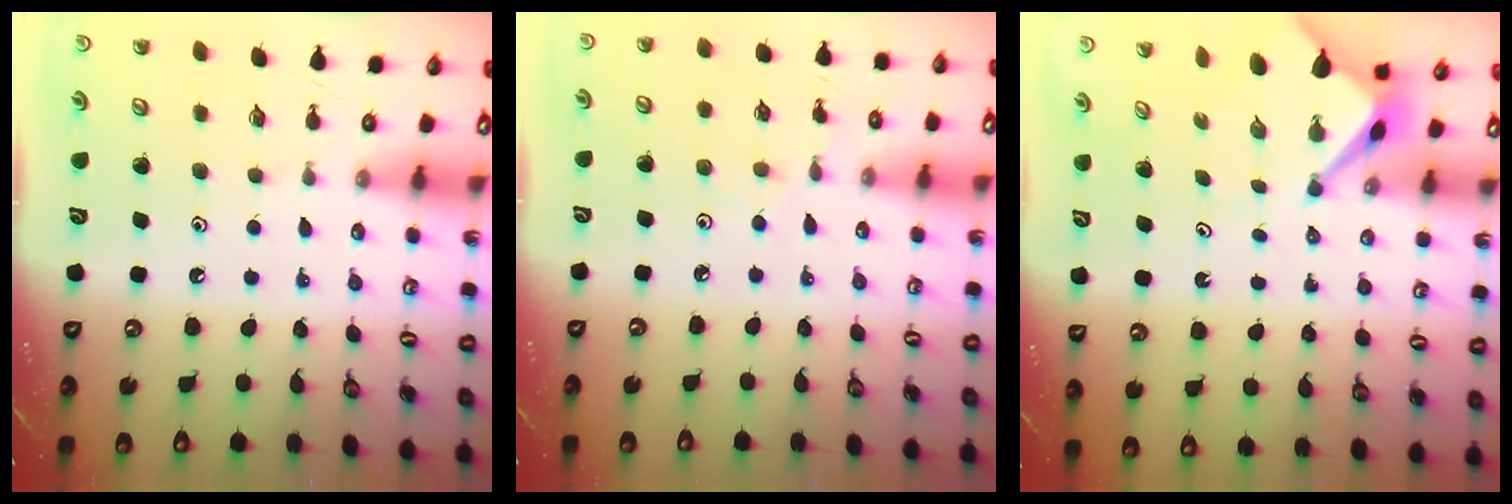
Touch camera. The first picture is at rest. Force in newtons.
{"total": 1.4, "press": 1.4, "slide": 0.1}
{"total": 3.2, "press": 3.2, "slide": 0.3}